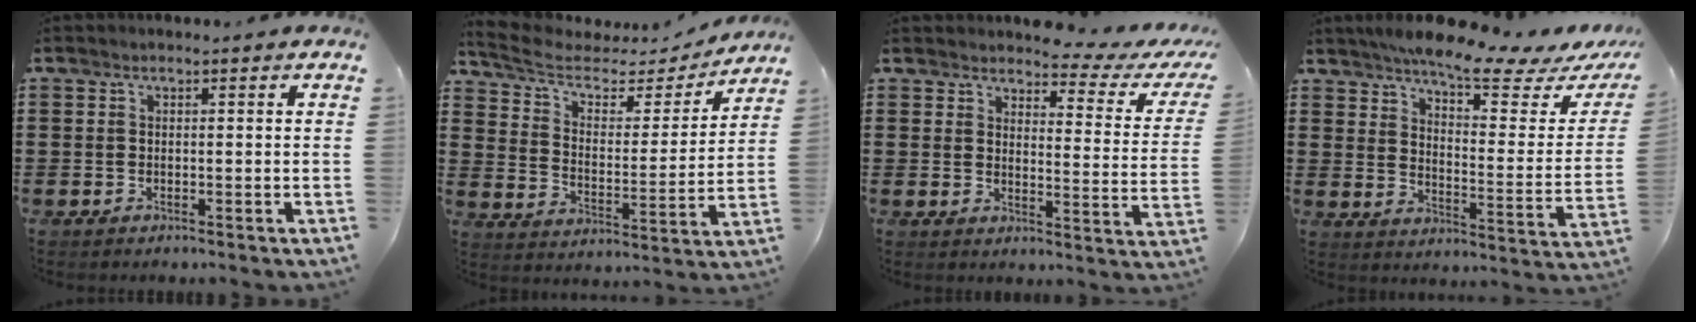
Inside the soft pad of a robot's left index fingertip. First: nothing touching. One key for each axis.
{"total": 5.5, "fx": 4.1, "fy": 2.8, "fz": 2.4, "tx": -0.072, "ty": -0.023, "tz": 0.066}
{"total": 3.6, "fx": 3.2, "fy": 0.6, "fz": 1.6, "tx": -0.044, "ty": -0.020, "tz": 0.049}
{"total": 8.6, "fx": 7.2, "fy": 0.7, "fz": 4.8, "tx": -0.097, "ty": -0.047, "tz": 0.119}